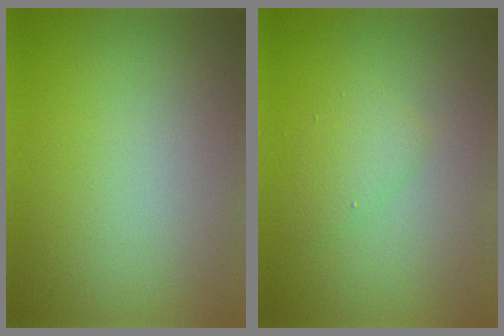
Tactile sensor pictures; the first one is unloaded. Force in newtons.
{"total": 1.7, "press": 1.7, "slide": 0.1}